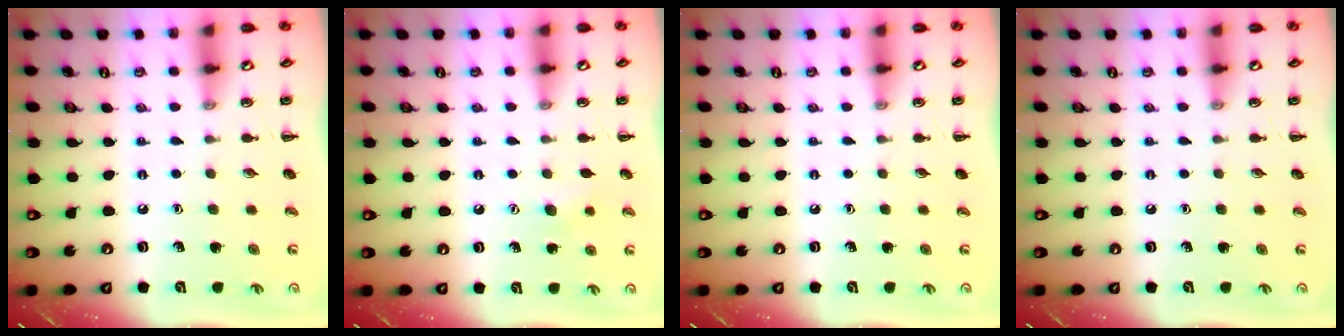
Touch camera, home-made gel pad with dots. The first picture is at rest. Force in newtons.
{"total": 7.0, "press": 6.8, "slide": 1.8}
{"total": 0.0}
{"total": 0.0}